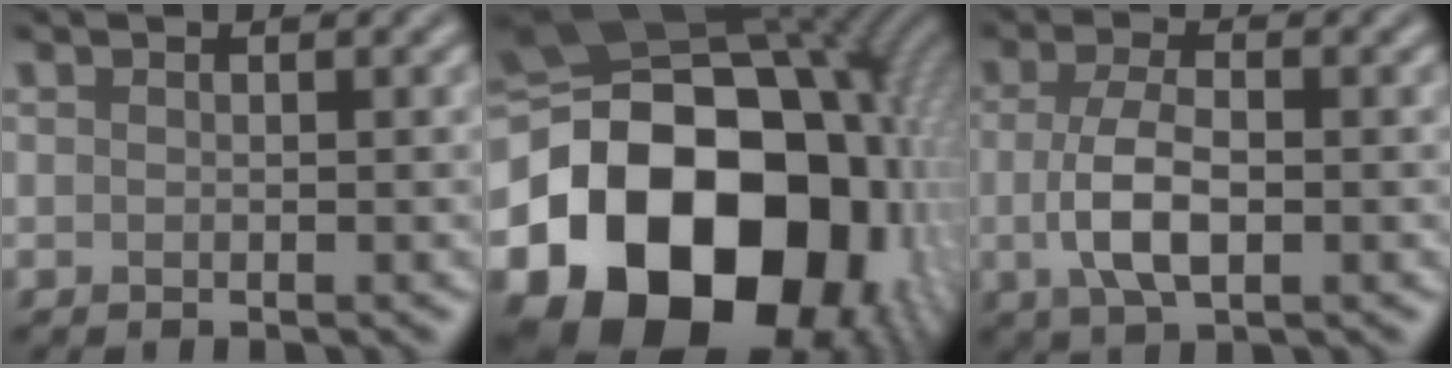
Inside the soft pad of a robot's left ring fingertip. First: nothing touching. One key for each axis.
{"total": 21.9, "fx": -5.2, "fy": 16.3, "fz": 13.7, "tx": -0.276, "ty": -0.019, "tz": -0.077}
{"total": 4.5, "fx": -0.5, "fy": 1.9, "fz": 4.0, "tx": -0.091, "ty": -0.003, "tz": -0.013}